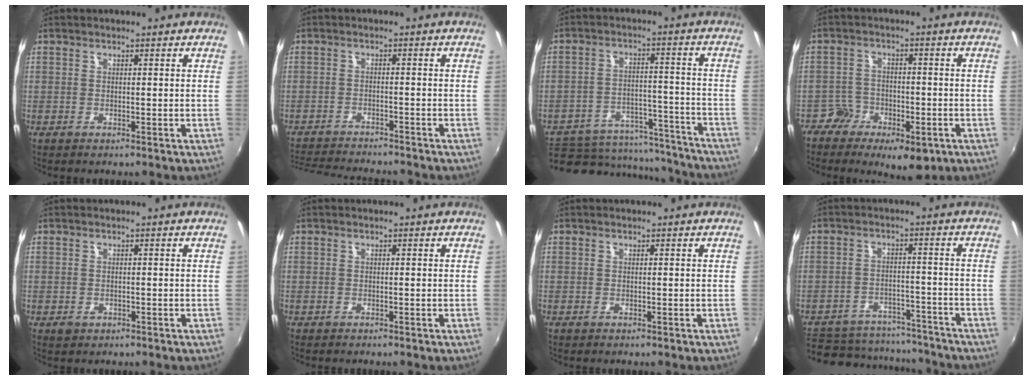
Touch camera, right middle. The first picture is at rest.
{"total": 10.3, "force": [-9.7, 1.5, 3.3], "torque": [-0.089, -0.013, -0.155]}
{"total": 16.3, "force": [-12.9, 8.3, 5.3], "torque": [-0.118, 0.030, -0.156]}
{"total": 7.8, "force": [-5.0, 5.1, 3.1], "torque": [-0.061, 0.010, -0.078]}
{"total": 1.5, "force": [-0.7, 1.2, 0.6], "torque": [-0.012, -0.002, -0.009]}
{"total": 0.0}
{"total": 0.0}
{"total": 18.2, "force": [-14.5, 8.9, 6.6], "torque": [-0.165, 0.017, -0.181]}